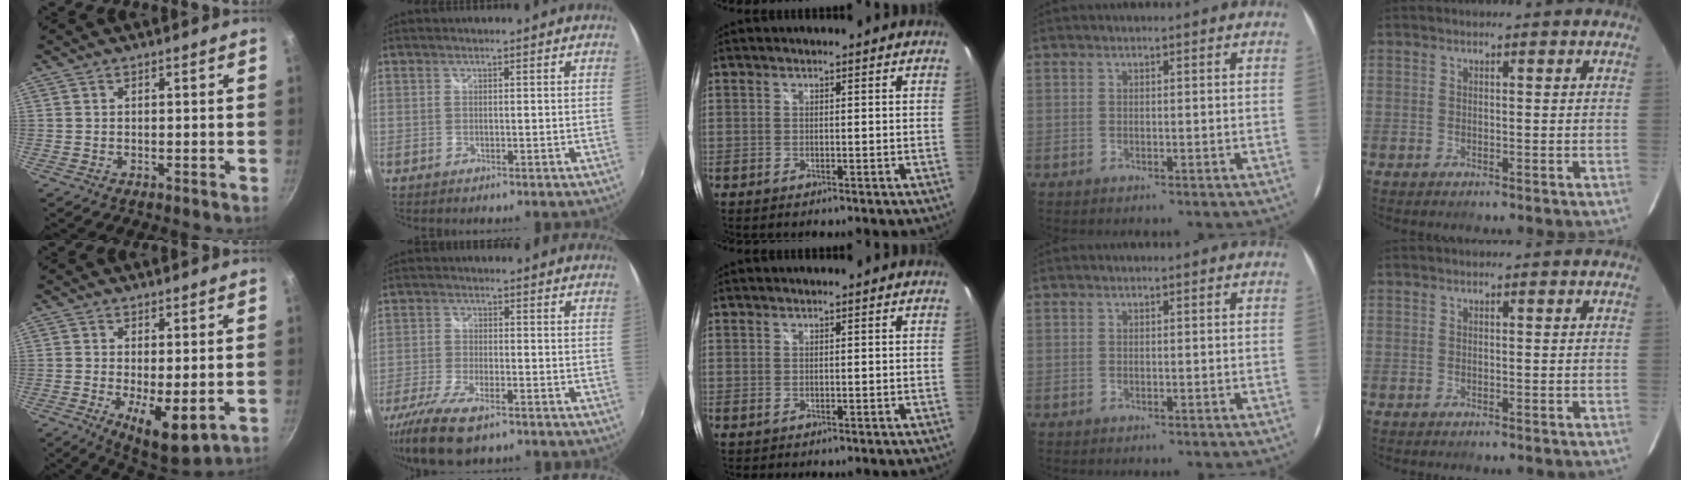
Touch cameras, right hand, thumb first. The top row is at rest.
{"thumb": {"total": 8.7, "force": [-1.6, 3.3, 7.9], "torque": [-0.114, -0.015, -0.012]}, "index": {"total": 11.8, "force": [-8.2, 3.9, 7.5], "torque": [-0.178, -0.037, -0.156]}}